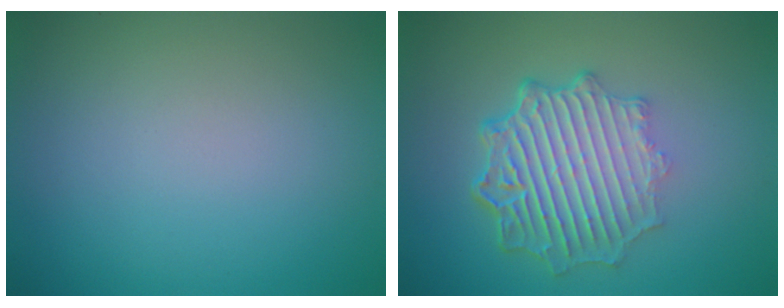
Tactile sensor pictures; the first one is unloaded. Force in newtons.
{"total": 7.0, "press": 5.1, "slide": 4.8}